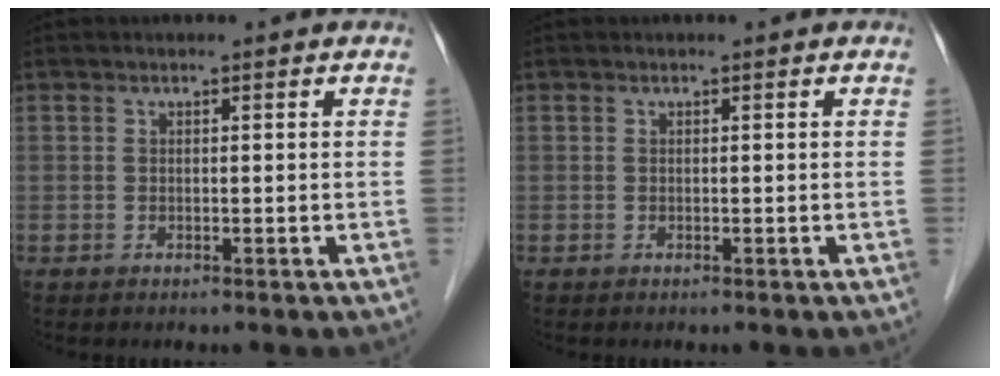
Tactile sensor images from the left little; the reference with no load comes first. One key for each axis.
{"total": 0.0}